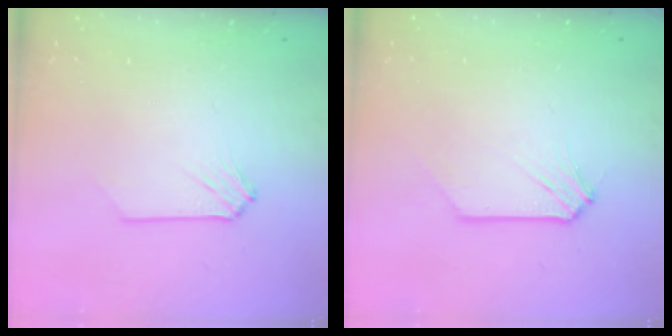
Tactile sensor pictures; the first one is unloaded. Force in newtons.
{"total": 0.0}